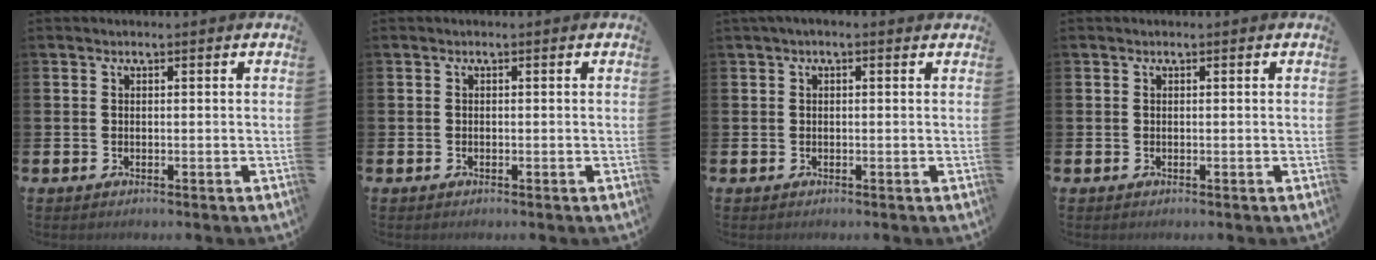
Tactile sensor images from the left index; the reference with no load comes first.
{"total": 0.0}
{"total": 0.6, "force": [0.0, 0.1, 0.6], "torque": [-0.004, 0.001, -0.002]}
{"total": 0.0}